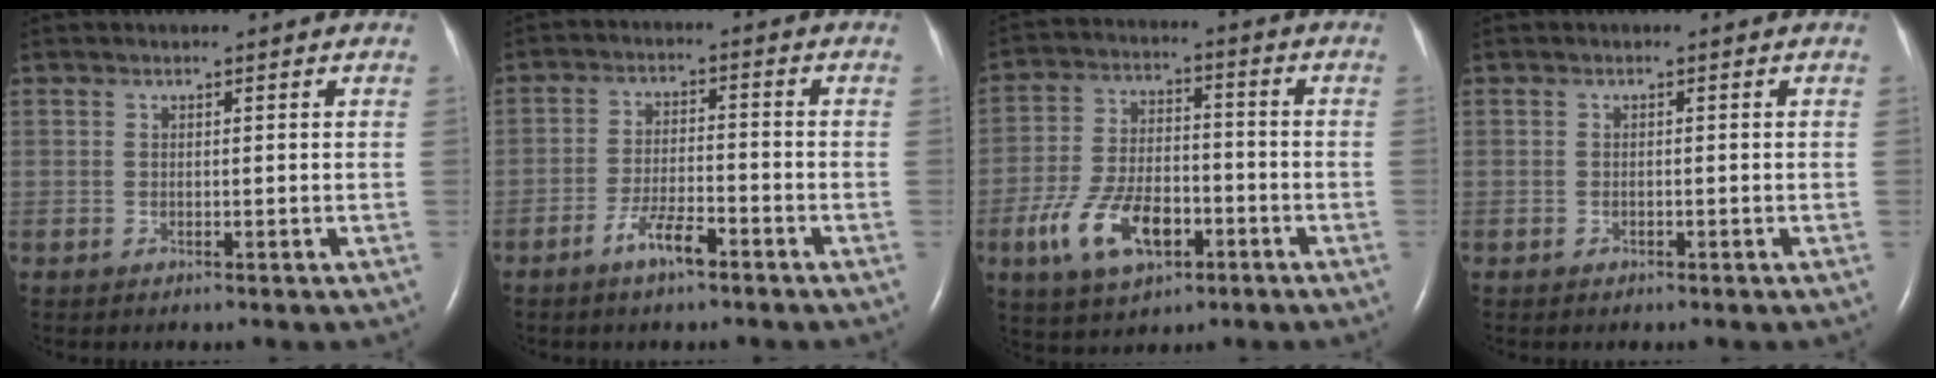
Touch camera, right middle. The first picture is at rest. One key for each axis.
{"total": 5.1, "fx": -3.4, "fy": 0.9, "fz": 3.6, "tx": -0.070, "ty": -0.001, "tz": -0.062}
{"total": 11.7, "fx": -5.0, "fy": 5.8, "fz": 8.8, "tx": -0.189, "ty": 0.002, "tz": -0.083}
{"total": 0.0}